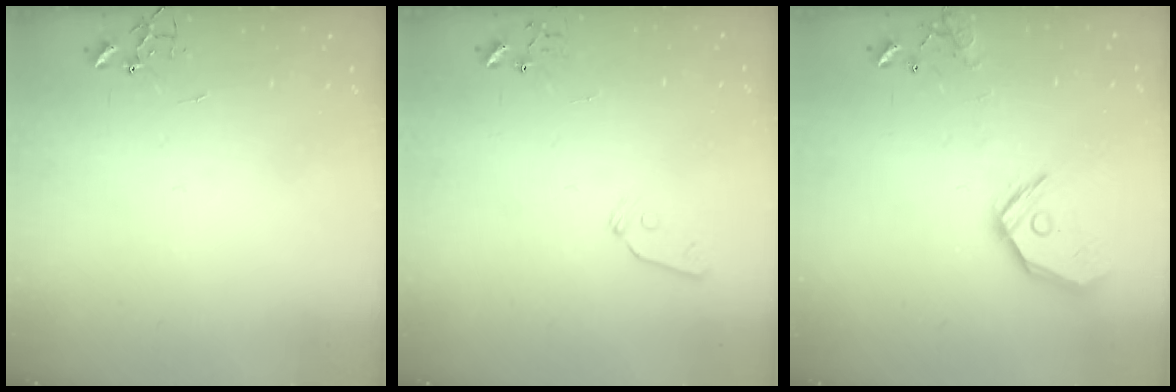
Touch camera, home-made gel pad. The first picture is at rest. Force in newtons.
{"total": 6.0, "press": 5.9, "slide": 0.9}
{"total": 15.9, "press": 15.7, "slide": 2.6}